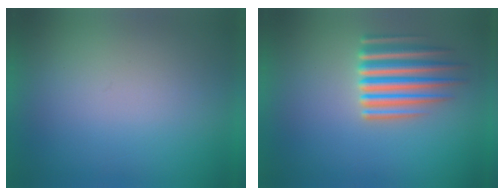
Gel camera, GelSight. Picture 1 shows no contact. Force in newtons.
{"total": 5.2}